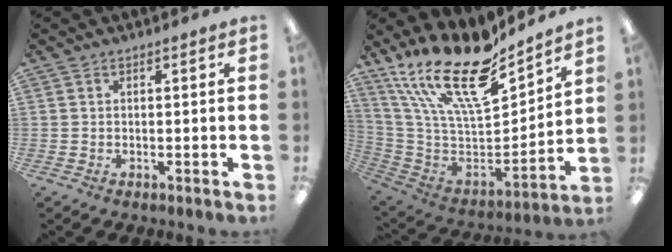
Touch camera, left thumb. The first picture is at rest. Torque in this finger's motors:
{"motor_torque": [1.25, -0.45, 1.36, -1.41, 0.52]}